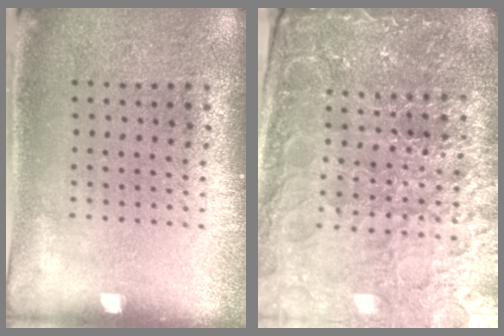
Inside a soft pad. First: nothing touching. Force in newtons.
{"total": 5.2, "press": 4.8, "slide": 2.0}